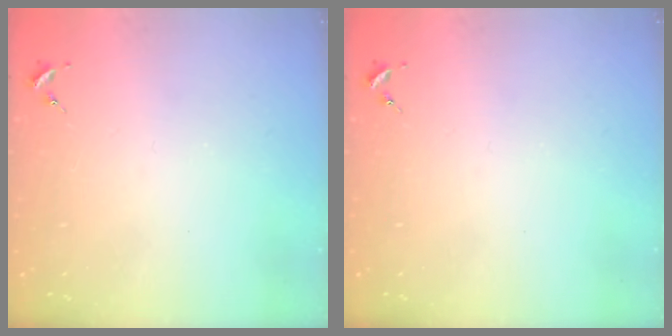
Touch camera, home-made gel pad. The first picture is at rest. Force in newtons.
{"total": 0.0}